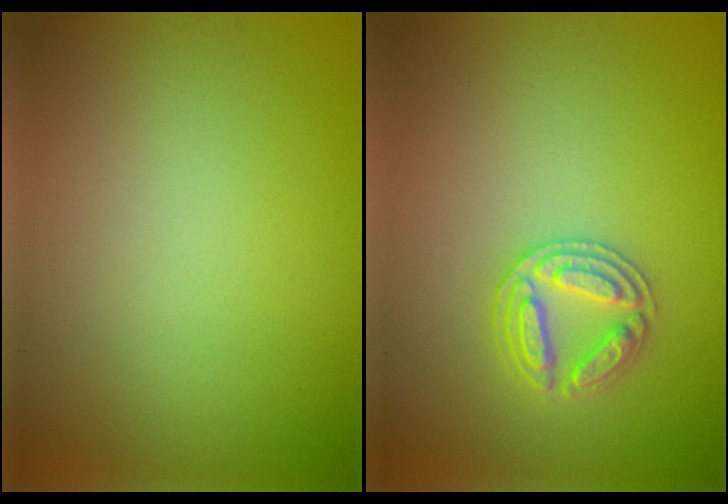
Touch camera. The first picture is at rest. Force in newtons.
{"total": 2.7, "press": 2.7, "slide": 0.4}